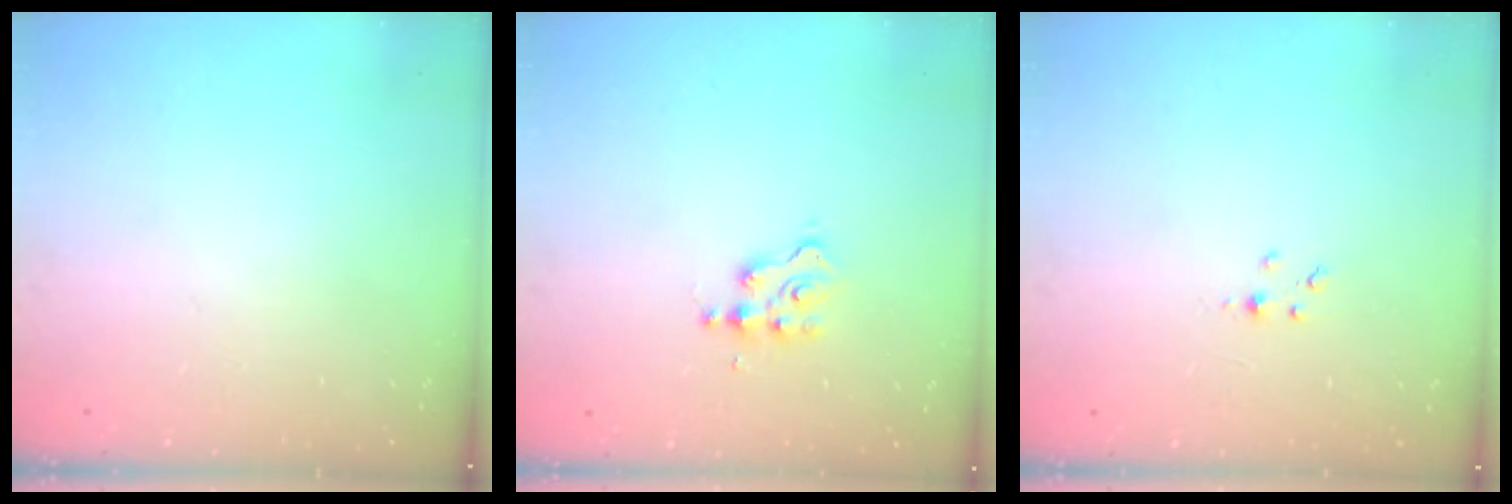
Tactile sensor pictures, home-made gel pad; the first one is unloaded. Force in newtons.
{"total": 2.9, "press": 2.9, "slide": 0.4}
{"total": 1.8, "press": 1.7, "slide": 0.3}